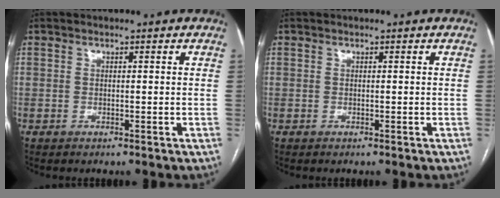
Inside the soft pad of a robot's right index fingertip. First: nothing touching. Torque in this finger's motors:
{"motor_torque": [0.03, 0.04, 0.01, 0.00]}